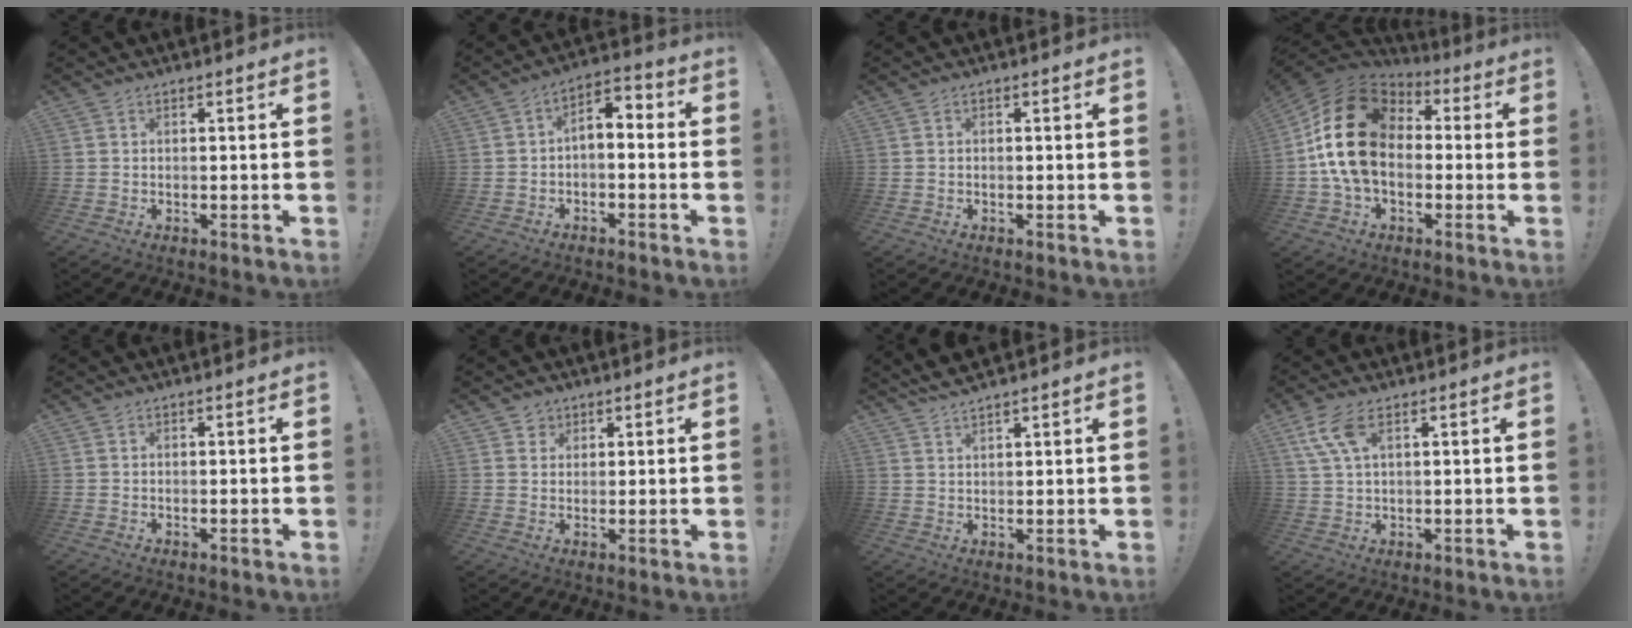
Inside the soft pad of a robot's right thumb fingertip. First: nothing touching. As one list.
[{"total": 4.6, "force": [-1.9, 2.7, 3.2], "torque": [-0.045, 0.014, -0.035]}, {"total": 0.0}, {"total": 21.8, "force": [1.7, 15.1, 15.6], "torque": [-0.288, 0.018, 0.038]}, {"total": 0.0}, {"total": 2.9, "force": [1.5, 2.5, 0.1], "torque": [0.010, -0.011, 0.025]}, {"total": 3.6, "force": [3.3, 0.2, 1.4], "torque": [-0.035, -0.016, 0.062]}, {"total": 7.7, "force": [3.6, 3.2, 6.0], "torque": [-0.118, -0.004, 0.068]}]